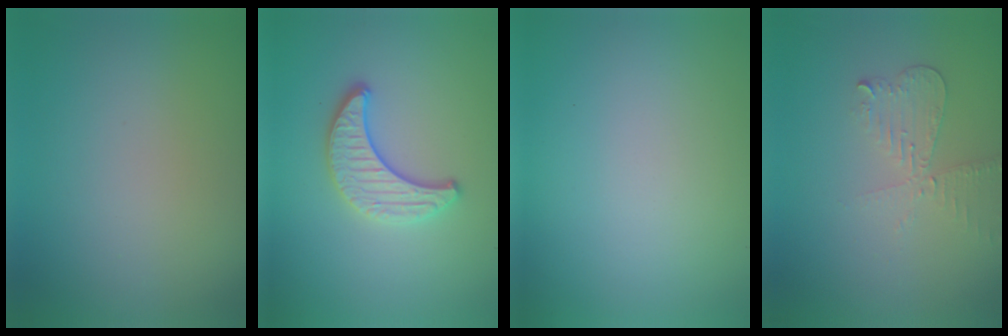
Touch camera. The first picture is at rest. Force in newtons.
{"total": 3.5, "press": 3.3, "slide": 1.3}
{"total": 0.0}
{"total": 2.8, "press": 2.6, "slide": 0.9}